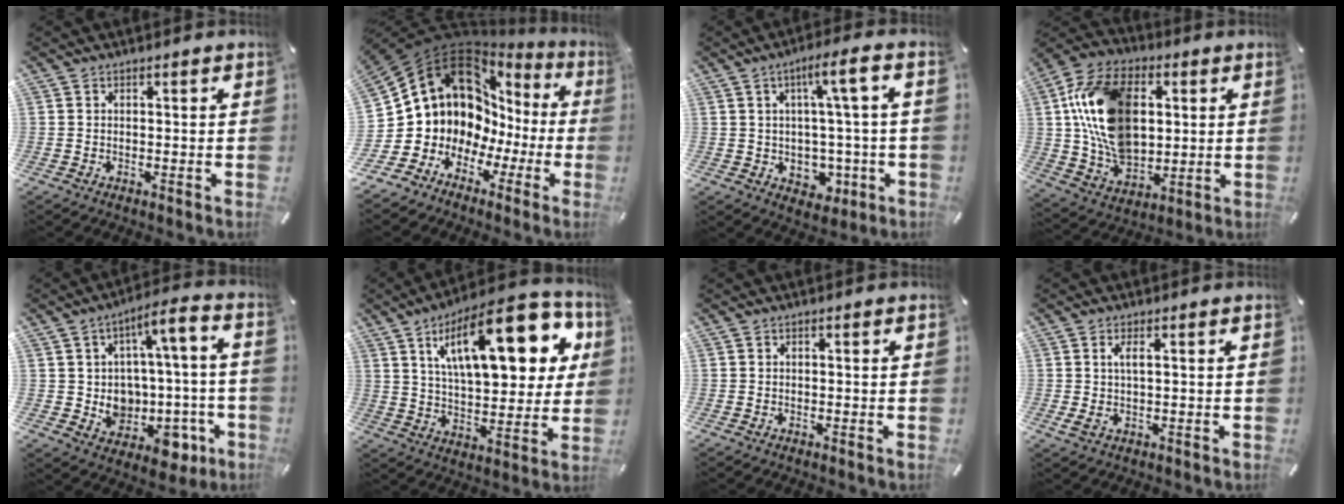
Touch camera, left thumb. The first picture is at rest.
{"total": 13.8, "force": [5.7, 11.4, 5.3], "torque": [-0.112, -0.077, 0.115]}
{"total": 9.5, "force": [1.5, 5.2, 7.9], "torque": [-0.105, -0.008, 0.021]}
{"total": 20.5, "force": [4.0, 14.2, 14.2], "torque": [-0.302, 0.002, 0.075]}
{"total": 10.8, "force": [-0.1, 8.3, 6.9], "torque": [-0.075, -0.017, 0.006]}
{"total": 24.7, "force": [10.3, 10.6, 19.8], "torque": [-0.308, -0.032, 0.157]}
{"total": 0.0}
{"total": 3.6, "force": [0.9, 1.0, 3.3], "torque": [-0.074, -0.003, 0.013]}